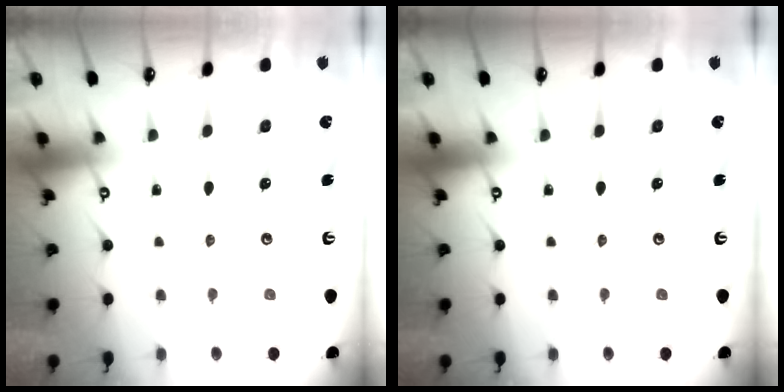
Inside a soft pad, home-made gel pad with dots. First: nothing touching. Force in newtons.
{"total": 0.0}